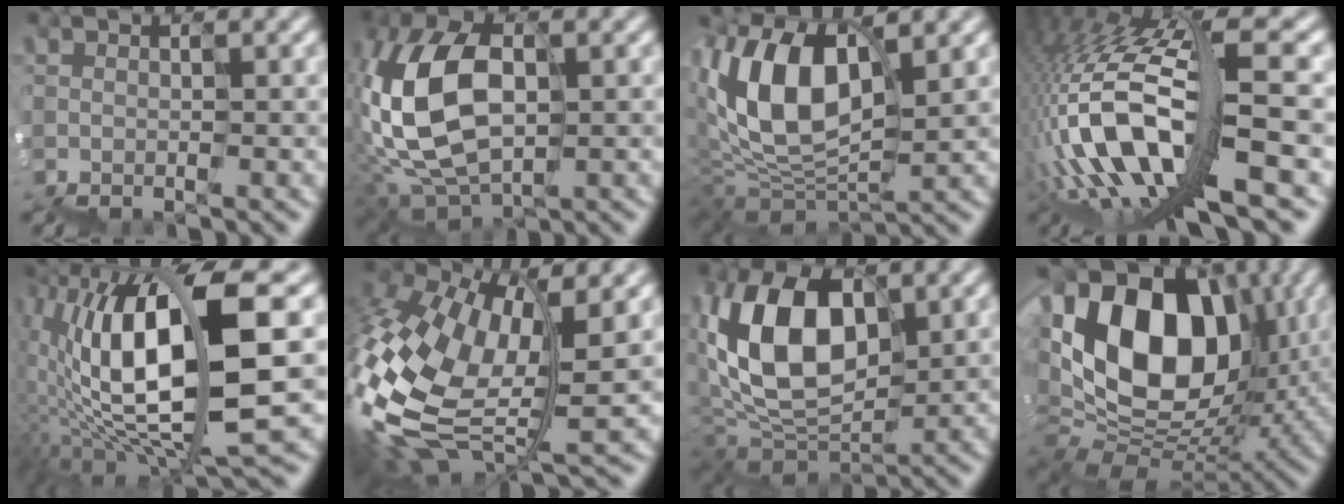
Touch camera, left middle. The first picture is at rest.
{"total": 9.1, "force": [0.5, 5.6, 7.1], "torque": [-0.193, 0.017, 0.009]}
{"total": 8.1, "force": [2.6, 4.8, 6.1], "torque": [-0.136, 0.017, 0.042]}
{"total": 11.3, "force": [-3.8, 3.6, 10.0], "torque": [-0.229, 0.019, -0.057]}
{"total": 10.4, "force": [1.0, 2.9, 10.0], "torque": [-0.199, 0.017, 0.021]}
{"total": 10.2, "force": [-1.1, 6.2, 8.0], "torque": [-0.215, 0.002, -0.020]}
{"total": 7.6, "force": [2.4, 5.2, 5.0], "torque": [-0.124, 0.018, 0.045]}
{"total": 11.3, "force": [2.7, 7.9, 7.6], "torque": [-0.115, 0.024, 0.035]}